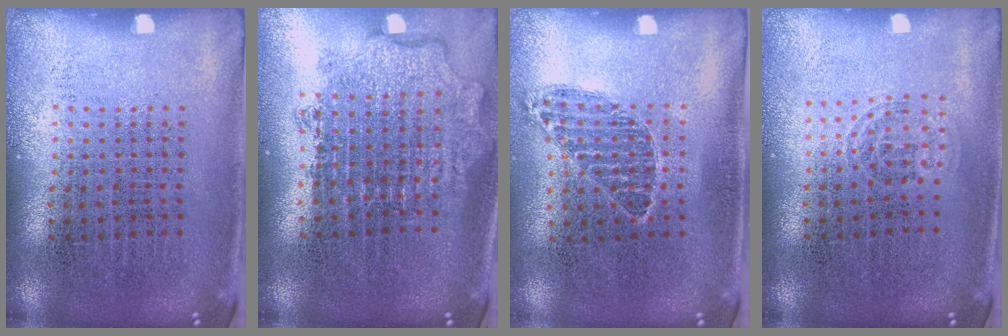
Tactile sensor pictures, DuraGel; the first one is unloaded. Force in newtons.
{"total": 1.9, "press": 1.5, "slide": 1.2}
{"total": 0.9, "press": 0.7, "slide": 0.5}
{"total": 1.0, "press": 0.6, "slide": 0.7}